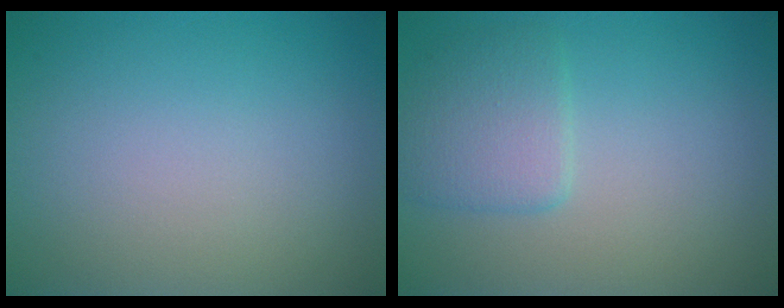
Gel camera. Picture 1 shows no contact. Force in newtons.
{"total": 2.8, "press": 2.8, "slide": 0.1}